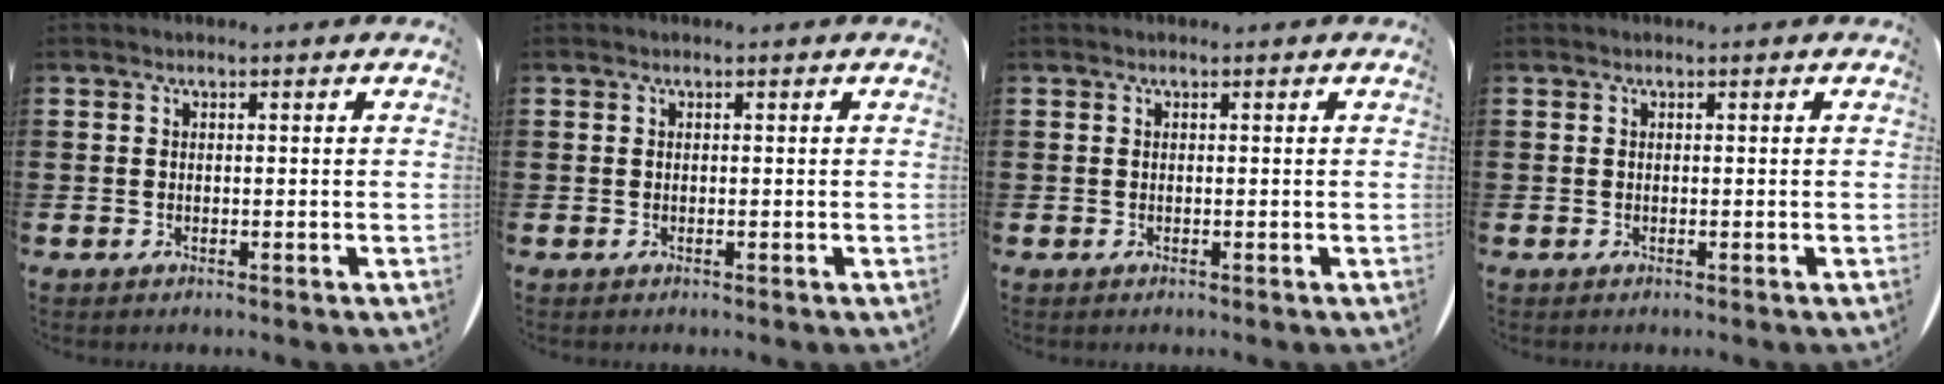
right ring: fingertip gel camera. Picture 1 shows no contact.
{"total": 0.0}
{"total": 0.0}
{"total": 0.0}